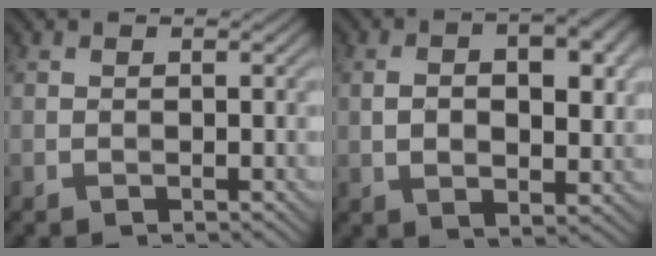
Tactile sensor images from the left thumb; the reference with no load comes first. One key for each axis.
{"total": 10.5, "fx": 1.5, "fy": 5.5, "fz": 8.8, "tx": -0.143, "ty": -0.005, "tz": 0.026}